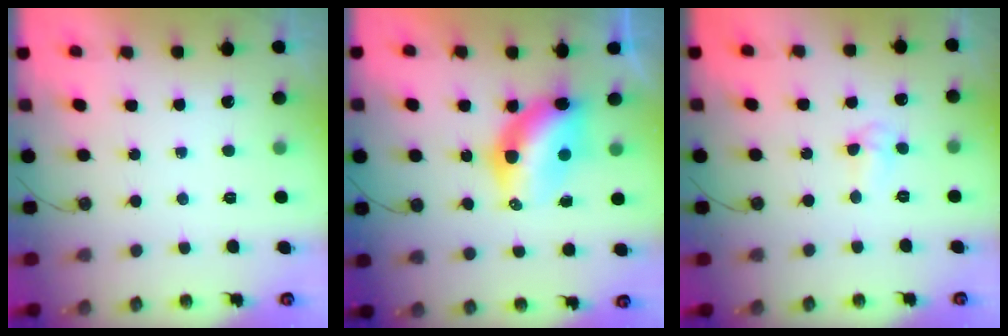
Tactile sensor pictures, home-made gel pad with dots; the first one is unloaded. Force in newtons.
{"total": 8.4, "press": 8.4, "slide": 0.5}
{"total": 4.7, "press": 2.9, "slide": 3.7}